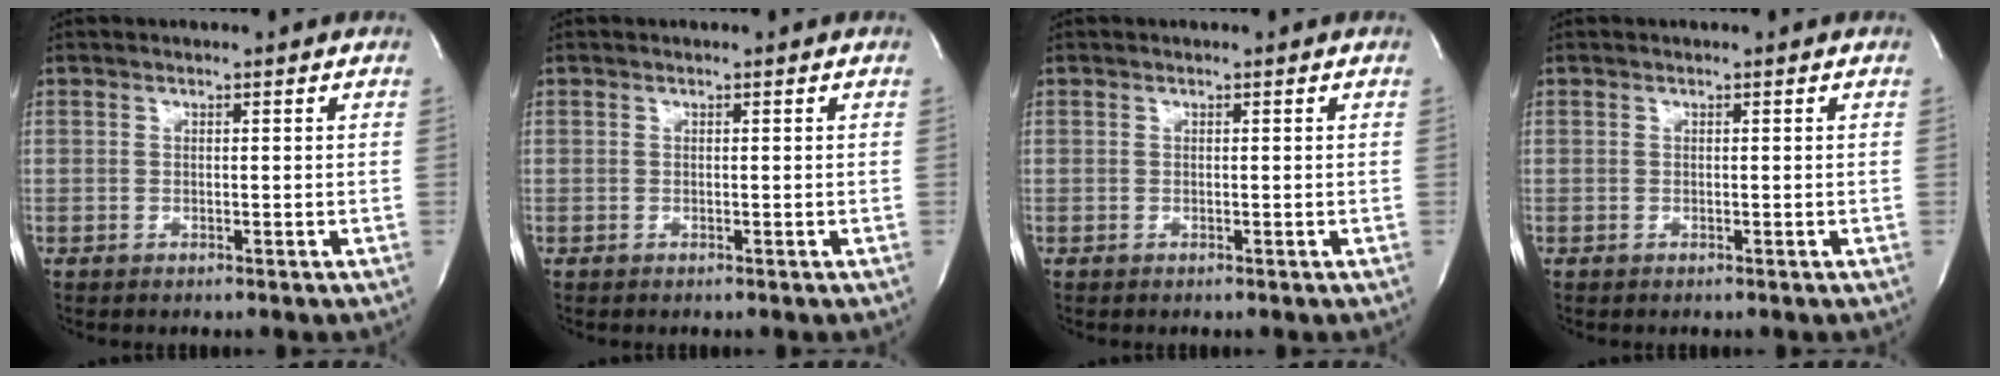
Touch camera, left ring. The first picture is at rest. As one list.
[{"total": 0.0}, {"total": 0.0}, {"total": 0.0}]